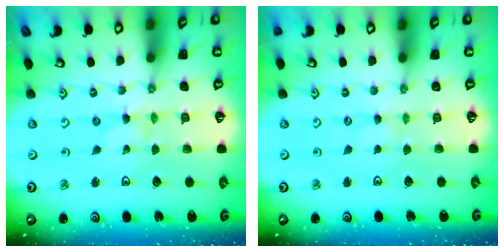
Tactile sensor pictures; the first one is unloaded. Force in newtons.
{"total": 0.8, "press": 0.8, "slide": 0.1}